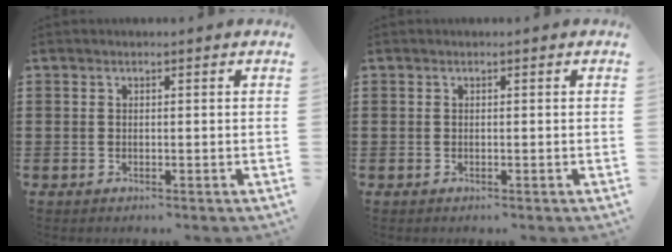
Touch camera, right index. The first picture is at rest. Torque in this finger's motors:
{"motor_torque": [0.08, 0.07, 0.00, 0.00]}